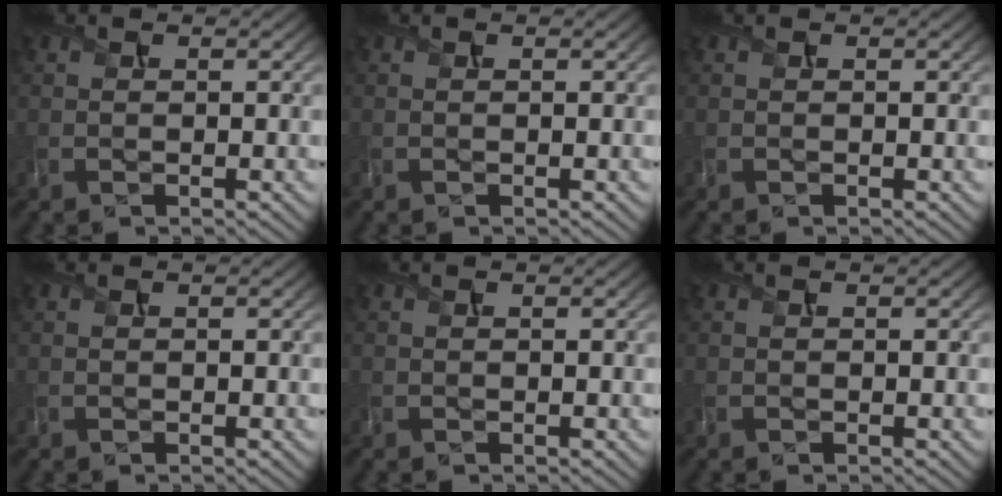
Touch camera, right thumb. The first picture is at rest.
{"total": 0.0}
{"total": 0.0}
{"total": 0.0}
{"total": 0.0}
{"total": 0.0}